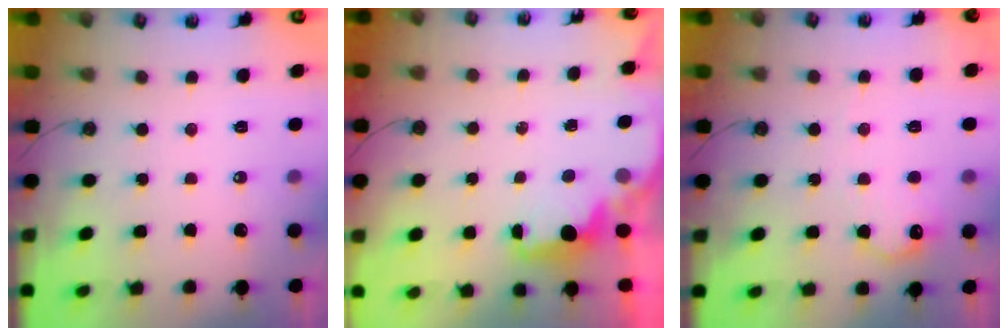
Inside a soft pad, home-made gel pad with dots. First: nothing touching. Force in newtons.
{"total": 2.5, "press": 2.3, "slide": 0.8}
{"total": 10.9, "press": 10.9, "slide": 0.5}